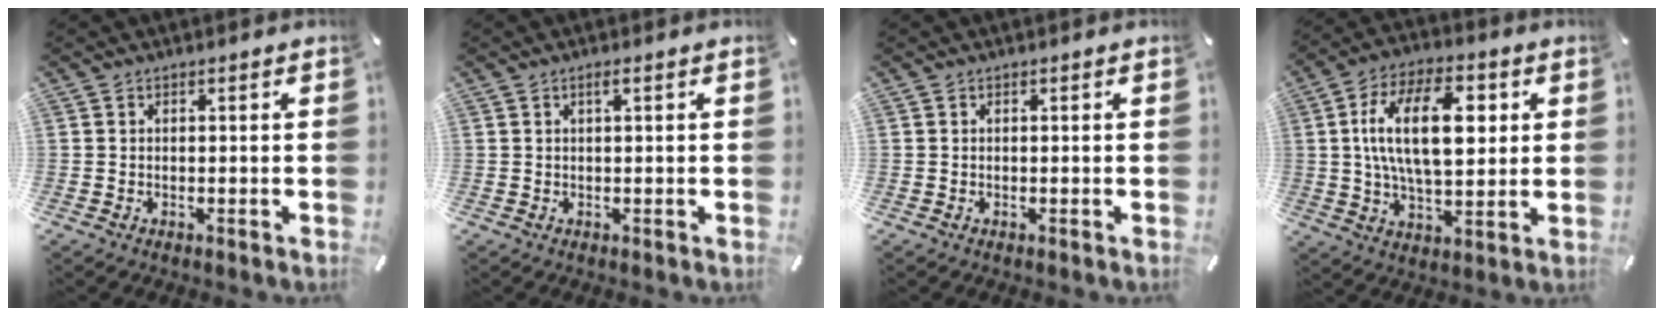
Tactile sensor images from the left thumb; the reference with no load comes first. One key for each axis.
{"total": 1.3, "fx": 0.4, "fy": 0.1, "fz": 1.2, "tx": -0.024, "ty": 0.000, "tz": 0.006}
{"total": 0.0}
{"total": 18.6, "fx": 3.5, "fy": 9.9, "fz": 15.3, "tx": -0.284, "ty": 0.000, "tz": 0.049}